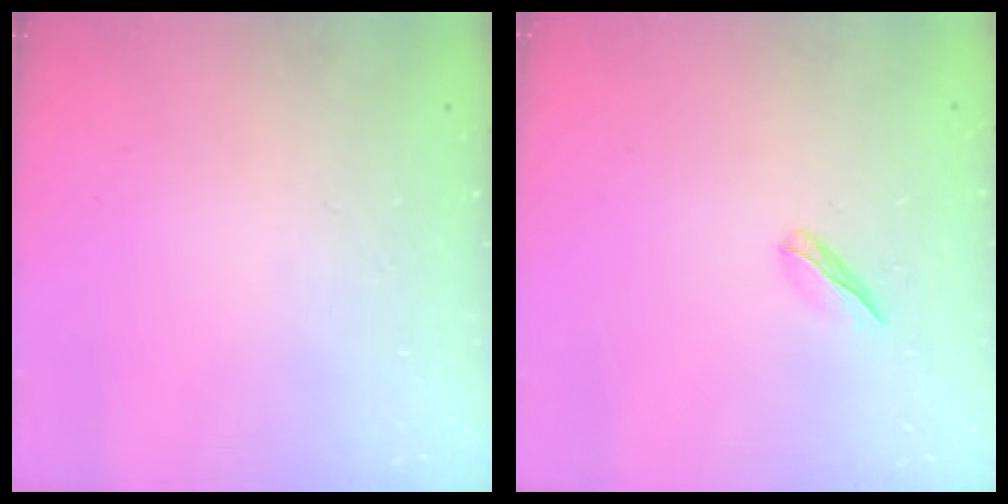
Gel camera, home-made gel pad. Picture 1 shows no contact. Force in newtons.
{"total": 3.5, "press": 3.2, "slide": 1.2}